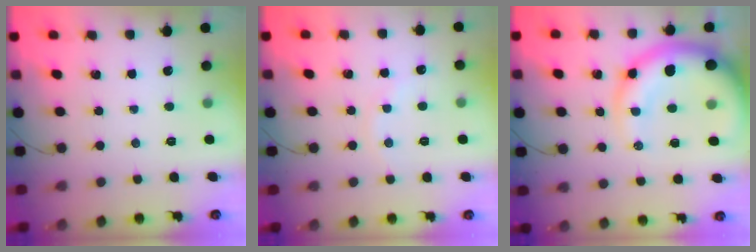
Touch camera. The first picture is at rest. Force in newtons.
{"total": 5.7, "press": 5.4, "slide": 1.6}
{"total": 12.9, "press": 12.3, "slide": 4.0}